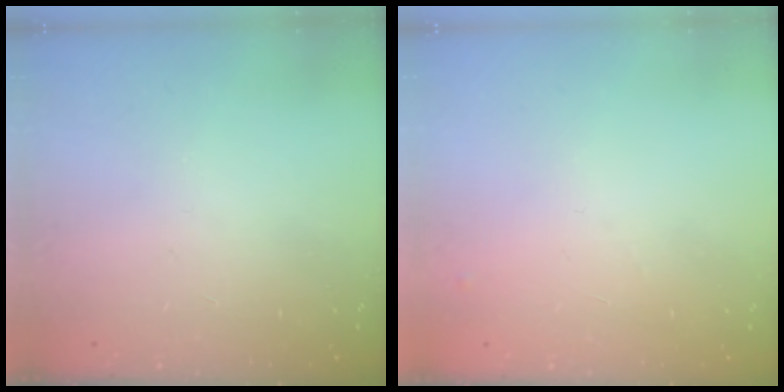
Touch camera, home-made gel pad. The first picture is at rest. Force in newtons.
{"total": 4.5, "press": 4.4, "slide": 0.6}